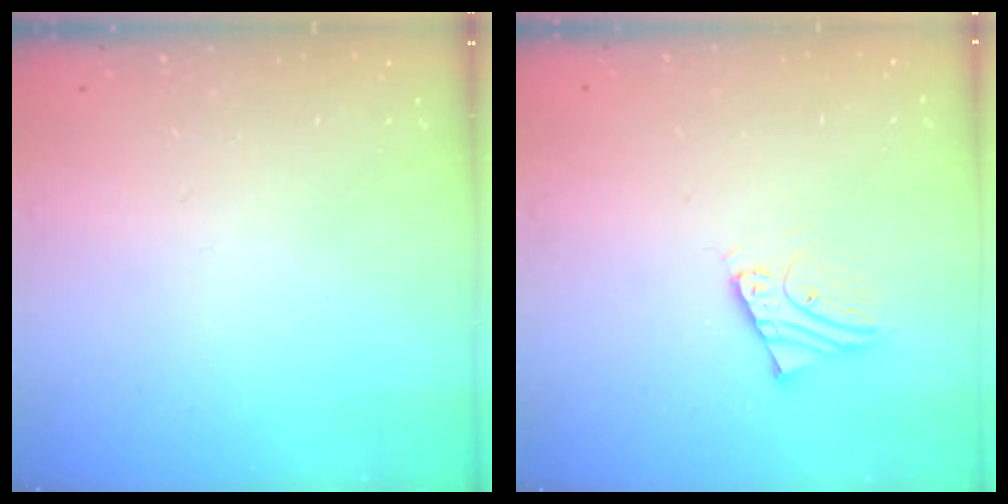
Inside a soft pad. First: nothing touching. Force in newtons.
{"total": 2.8, "press": 2.8, "slide": 0.2}